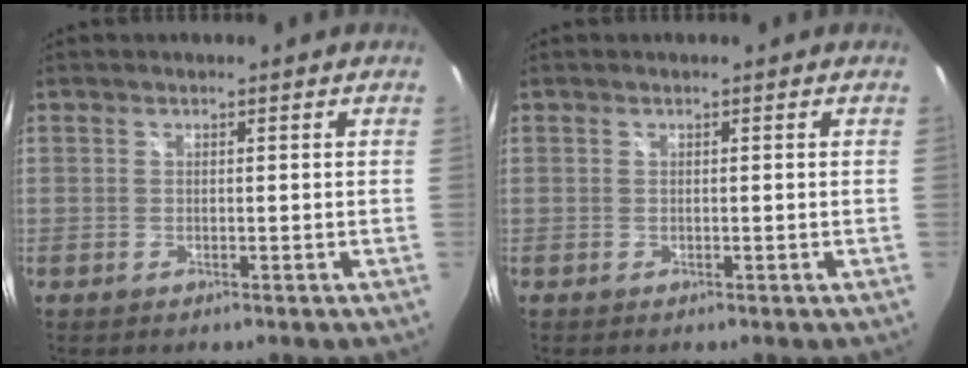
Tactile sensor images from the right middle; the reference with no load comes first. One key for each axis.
{"total": 0.0}